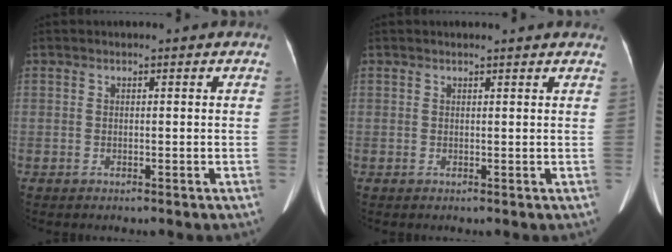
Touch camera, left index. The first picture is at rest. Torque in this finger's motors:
{"motor_torque": [0.07, -0.22, -0.02, -0.01]}